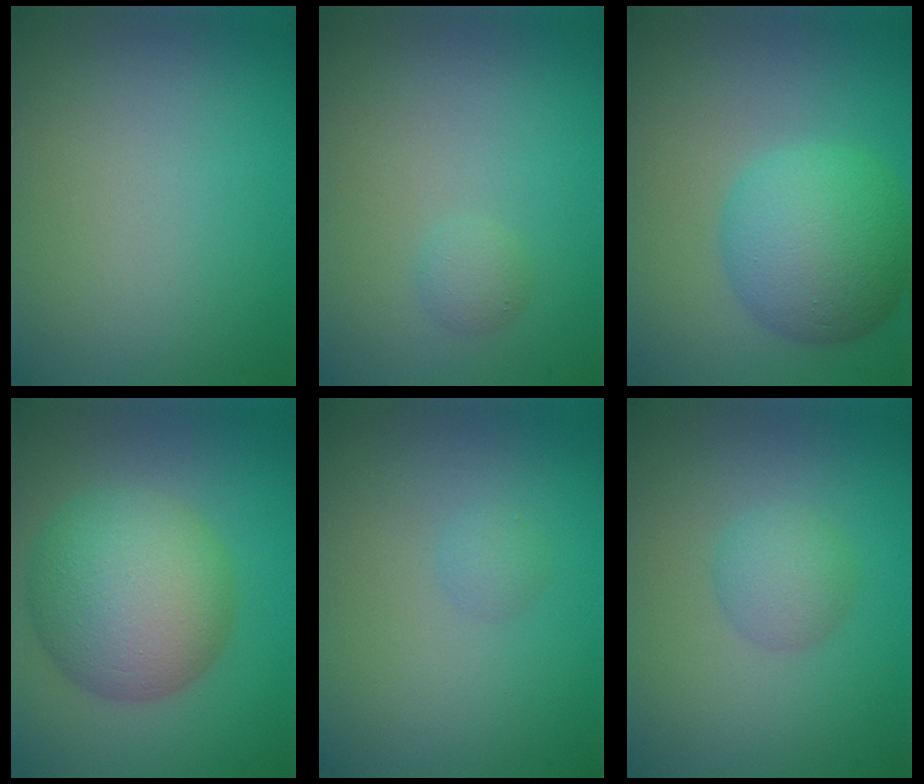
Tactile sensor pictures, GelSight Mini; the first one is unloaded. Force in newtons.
{"total": 1.1, "press": 1.1, "slide": 0.0}
{"total": 8.2, "press": 8.2, "slide": 0.2}
{"total": 10.8, "press": 10.8, "slide": 0.3}
{"total": 1.0, "press": 1.0, "slide": 0.1}
{"total": 2.5, "press": 2.5, "slide": 0.1}